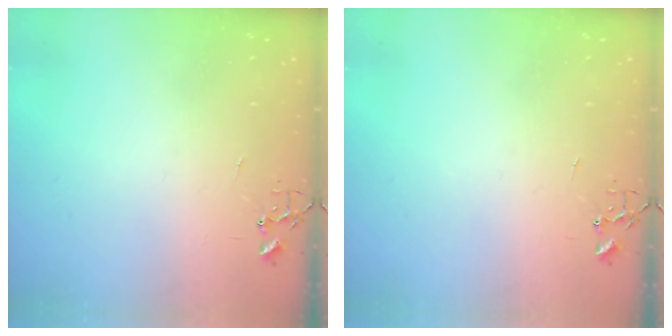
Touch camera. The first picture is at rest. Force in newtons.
{"total": 0.0}